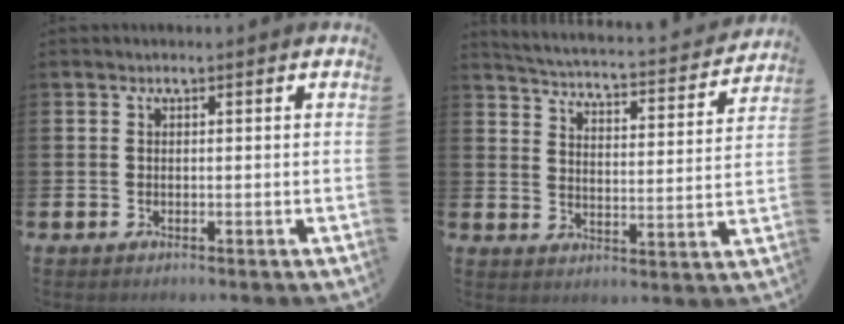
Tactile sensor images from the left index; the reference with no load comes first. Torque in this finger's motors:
{"motor_torque": [0.85, -1.28, 0.13, 0.03]}